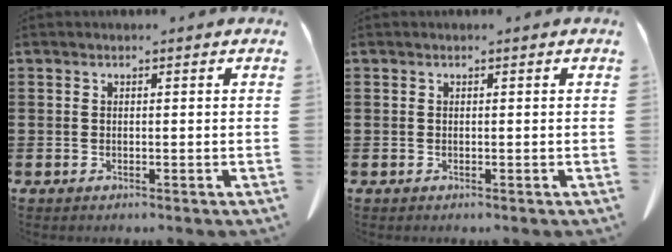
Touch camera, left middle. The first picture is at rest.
{"total": 0.0}